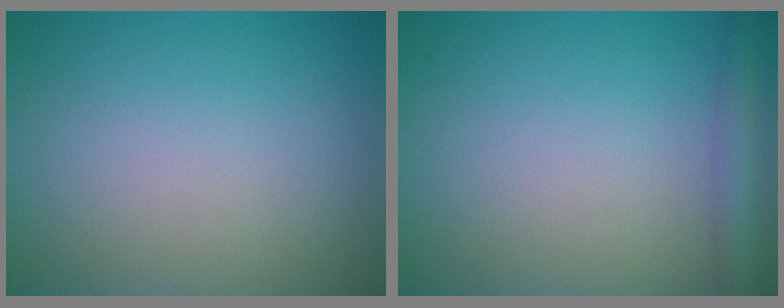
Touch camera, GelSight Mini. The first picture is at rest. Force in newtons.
{"total": 2.7, "press": 2.7, "slide": 0.2}